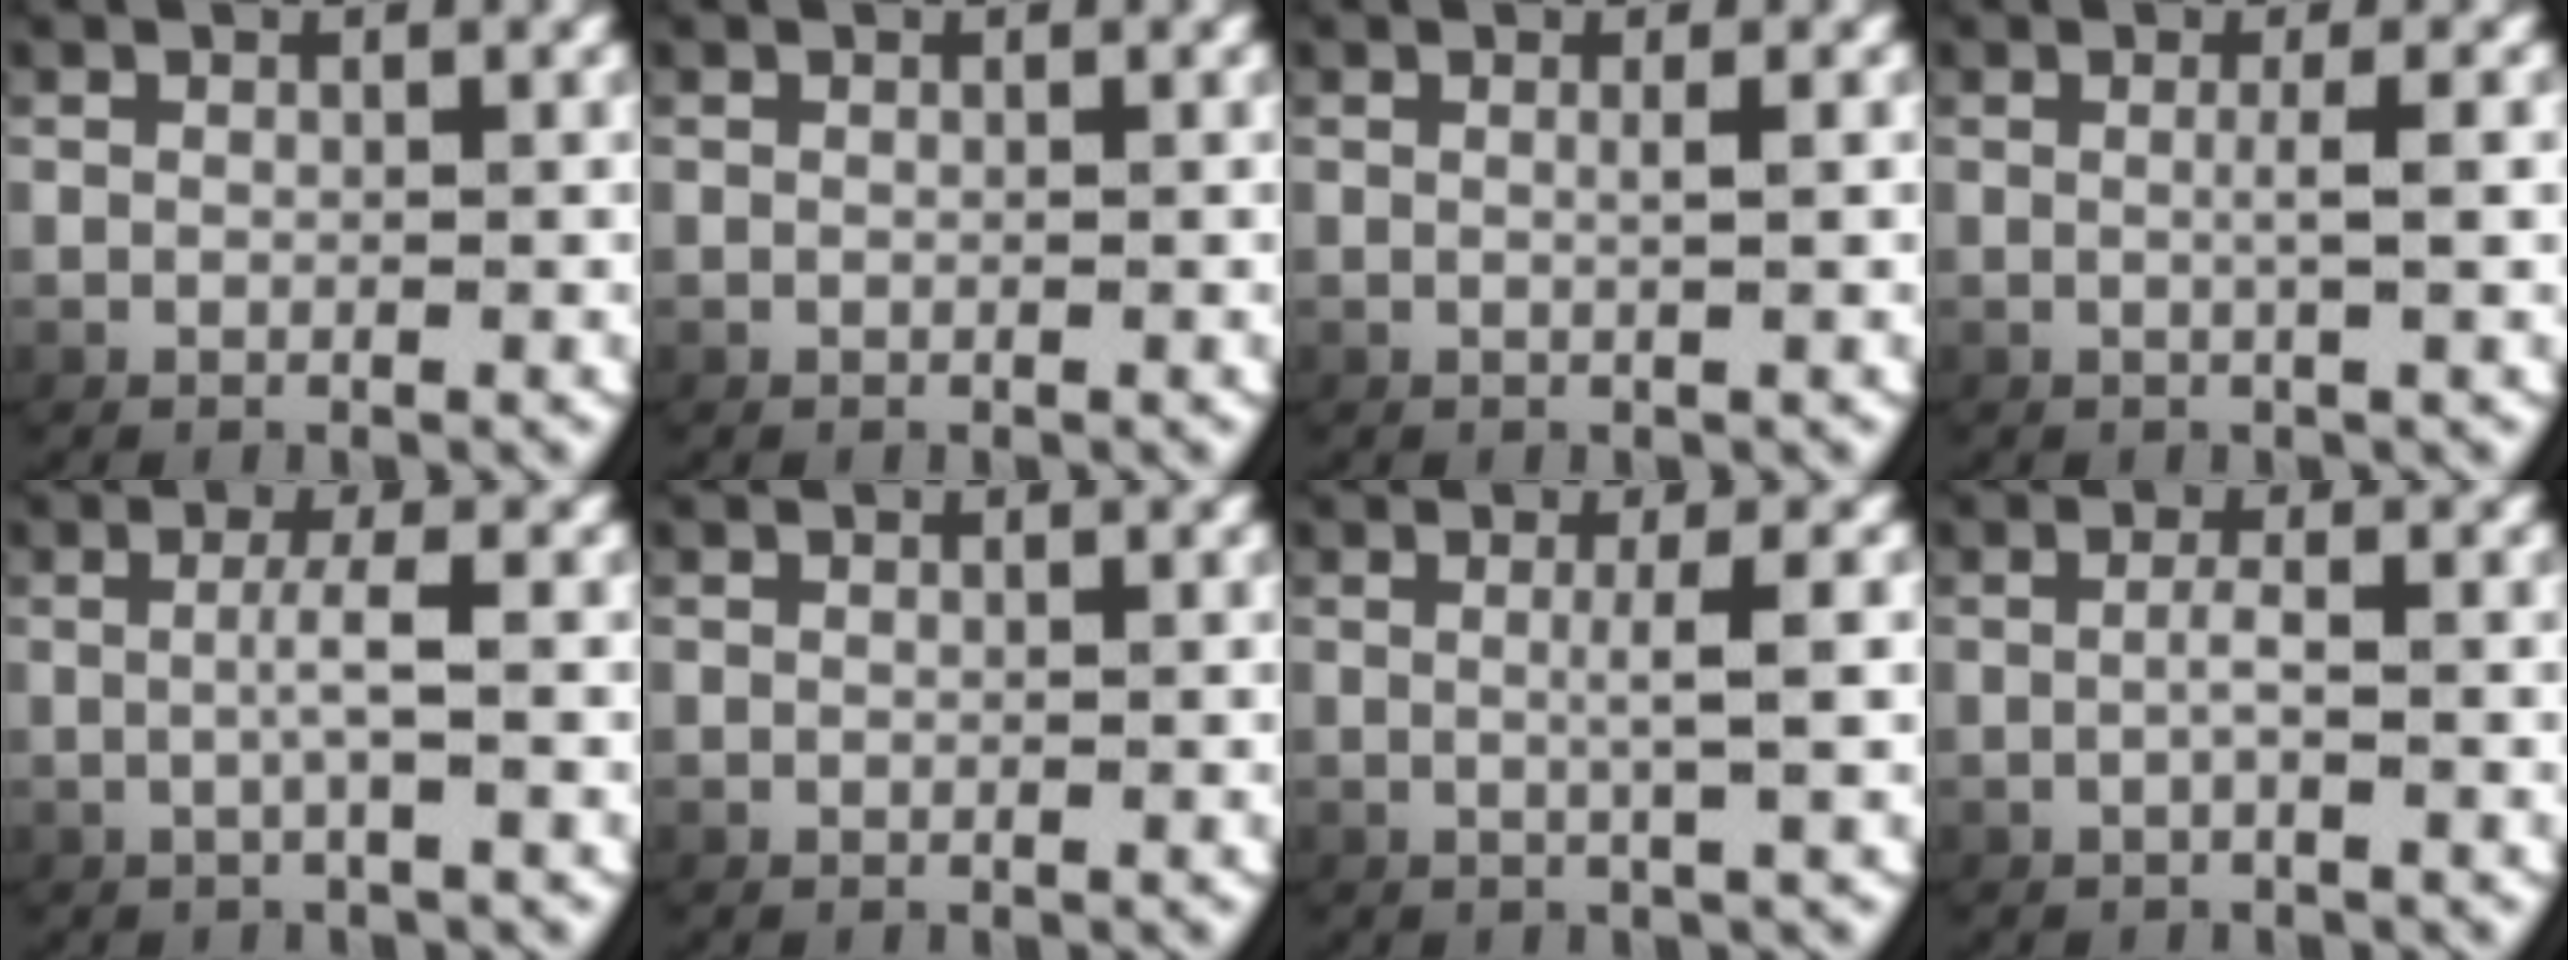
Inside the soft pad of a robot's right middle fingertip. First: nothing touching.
{"total": 0.0}
{"total": 0.8, "force": [0.1, -0.4, 0.7], "torque": [-0.015, -0.004, 0.006]}
{"total": 1.5, "force": [0.1, -0.5, 1.4], "torque": [-0.030, 0.001, 0.005]}
{"total": 1.9, "force": [-0.2, -0.5, 1.8], "torque": [-0.042, 0.001, -0.001]}
{"total": 0.0}
{"total": 2.1, "force": [0.4, -0.6, 1.9], "torque": [-0.039, -0.001, 0.009]}
{"total": 1.2, "force": [-0.5, -0.3, 1.0], "torque": [-0.025, -0.001, -0.006]}